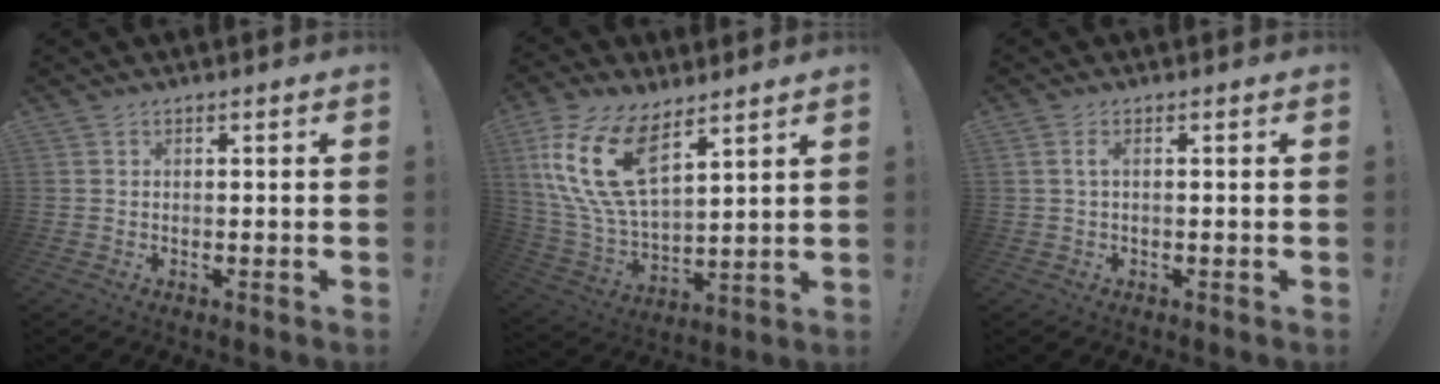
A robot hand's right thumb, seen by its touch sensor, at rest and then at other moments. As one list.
[{"total": 19.8, "force": [9.7, 10.0, 14.1], "torque": [-0.307, -0.042, 0.180]}, {"total": 1.9, "force": [0.1, 0.5, 1.8], "torque": [-0.041, 0.007, 0.004]}]